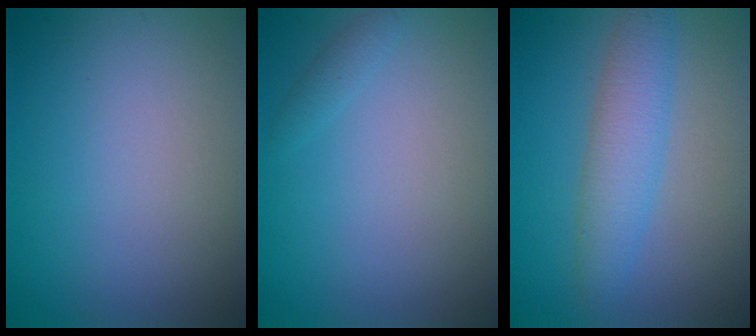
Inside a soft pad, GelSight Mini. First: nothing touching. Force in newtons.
{"total": 0.8, "press": 0.8, "slide": 0.0}
{"total": 3.9, "press": 3.9, "slide": 0.0}